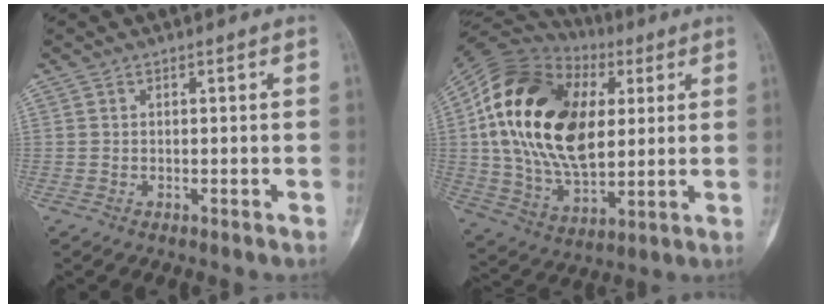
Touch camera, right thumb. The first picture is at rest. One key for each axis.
{"total": 27.3, "fx": 5.2, "fy": 16.3, "fz": 21.3, "tx": -0.396, "ty": -0.005, "tz": 0.088}